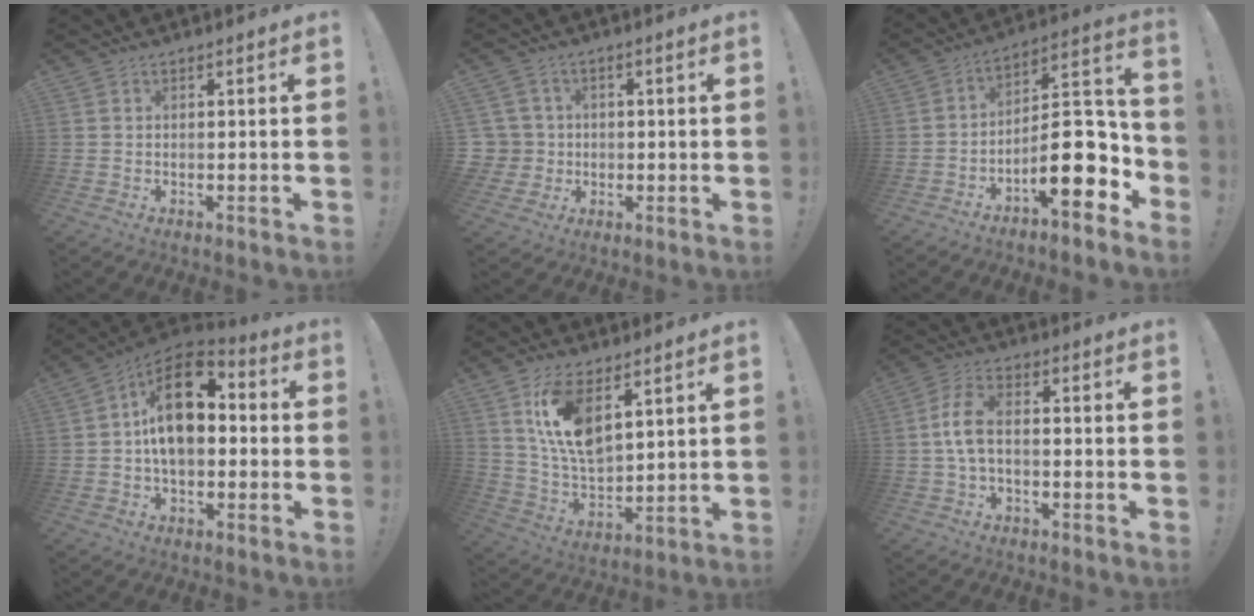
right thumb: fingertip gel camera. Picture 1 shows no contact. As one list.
[{"total": 5.8, "force": [0.3, 5.7, 1.2], "torque": [-0.031, 0.003, 0.011]}, {"total": 18.1, "force": [-6.5, 7.0, 15.4], "torque": [-0.225, 0.029, -0.101]}, {"total": 17.1, "force": [1.7, 10.5, 13.4], "torque": [-0.205, 0.012, 0.028]}, {"total": 14.0, "force": [7.9, 6.5, 9.6], "torque": [-0.191, -0.039, 0.143]}, {"total": 7.5, "force": [-0.7, 3.4, 6.7], "torque": [-0.143, 0.001, -0.013]}]